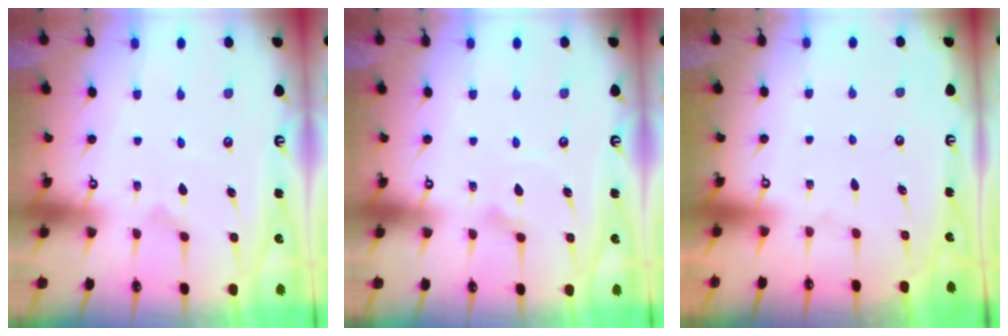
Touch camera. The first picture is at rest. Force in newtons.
{"total": 2.6, "press": 2.6, "slide": 0.1}
{"total": 0.0}